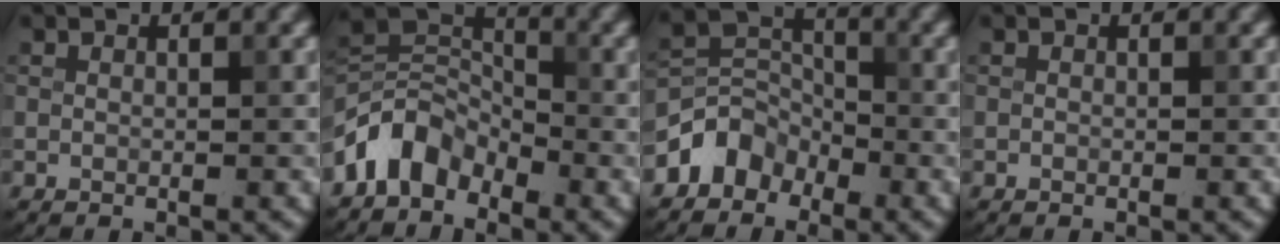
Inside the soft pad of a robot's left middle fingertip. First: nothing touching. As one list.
[{"total": 4.8, "force": [-3.3, 3.0, 1.9], "torque": [-0.031, 0.009, -0.076]}, {"total": 3.6, "force": [-2.4, 2.6, 0.7], "torque": [-0.005, 0.009, -0.053]}, {"total": 0.0}]